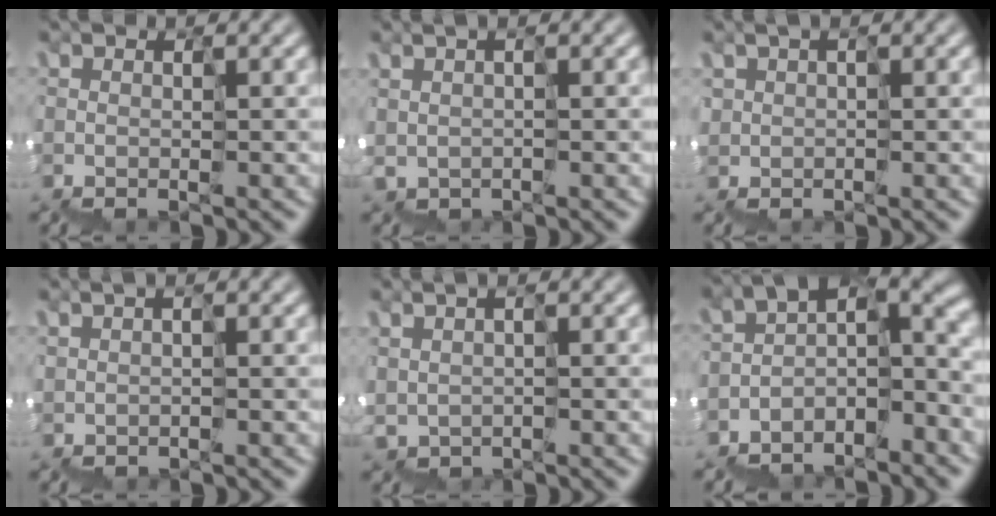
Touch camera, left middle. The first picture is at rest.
{"total": 1.9, "force": [1.0, -0.3, -1.6], "torque": [0.030, 0.010, 0.023]}
{"total": 1.8, "force": [0.8, 1.5, 0.0], "torque": [0.003, 0.005, 0.018]}
{"total": 0.8, "force": [0.8, 0.0, 0.0], "torque": [-0.004, 0.004, 0.019]}
{"total": 3.1, "force": [1.7, -0.5, -2.5], "torque": [0.041, 0.019, 0.040]}
{"total": 3.8, "force": [-3.3, 1.1, 1.5], "torque": [-0.022, 0.014, -0.069]}